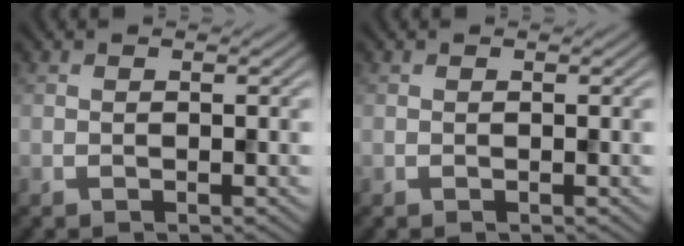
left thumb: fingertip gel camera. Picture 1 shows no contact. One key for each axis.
{"total": 0.0}